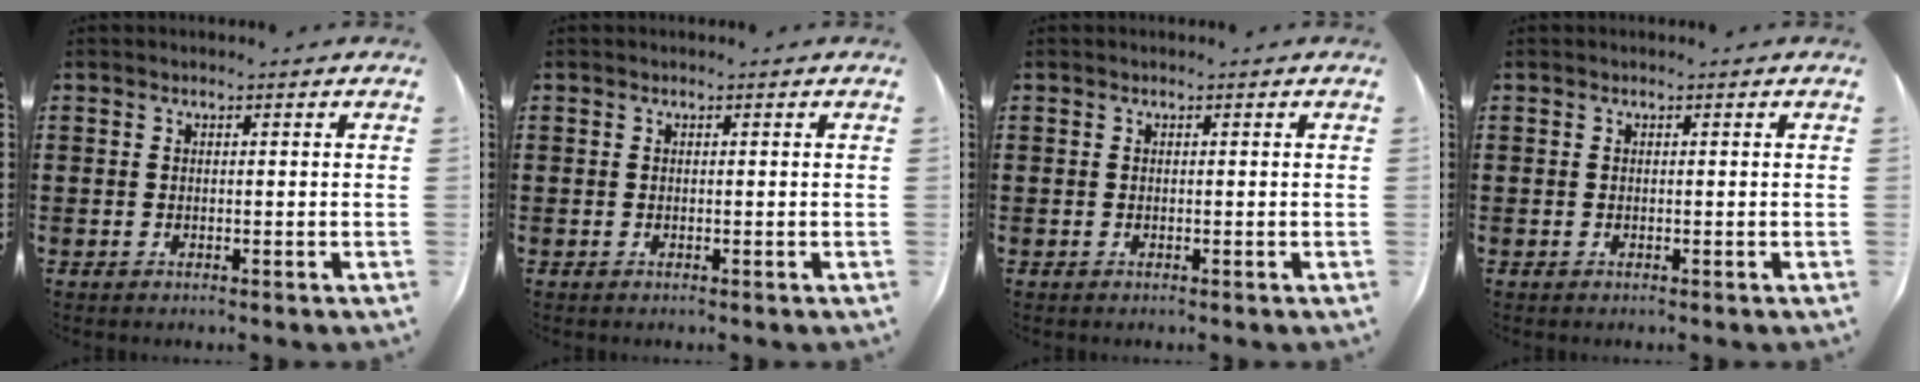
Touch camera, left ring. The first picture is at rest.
{"total": 0.0}
{"total": 0.0}
{"total": 0.0}